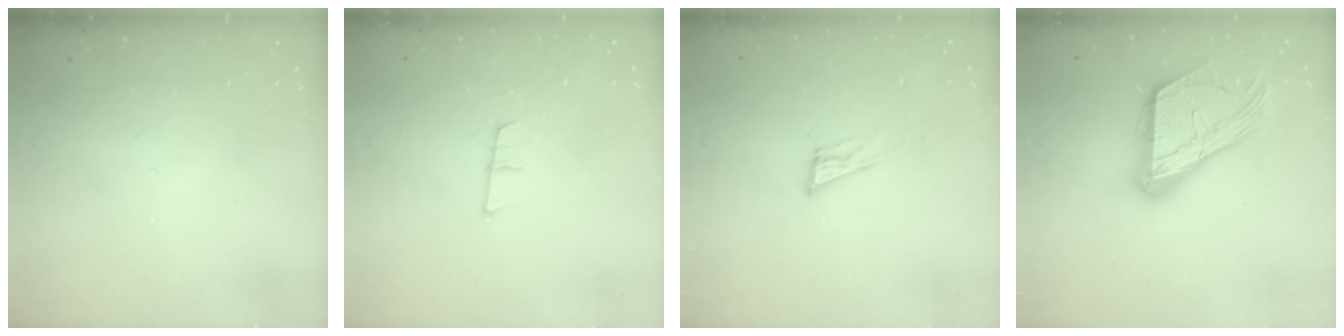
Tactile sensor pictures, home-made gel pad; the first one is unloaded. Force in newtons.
{"total": 6.4, "press": 5.7, "slide": 2.9}
{"total": 9.2, "press": 8.7, "slide": 3.0}
{"total": 19.5, "press": 19.4, "slide": 1.6}